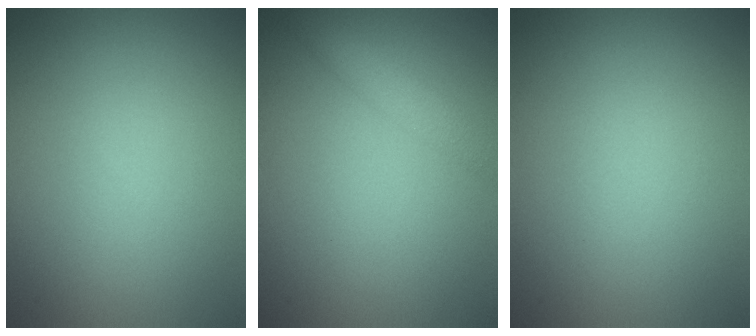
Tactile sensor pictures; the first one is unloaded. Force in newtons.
{"total": 2.2, "press": 2.2, "slide": 0.1}
{"total": 0.0}